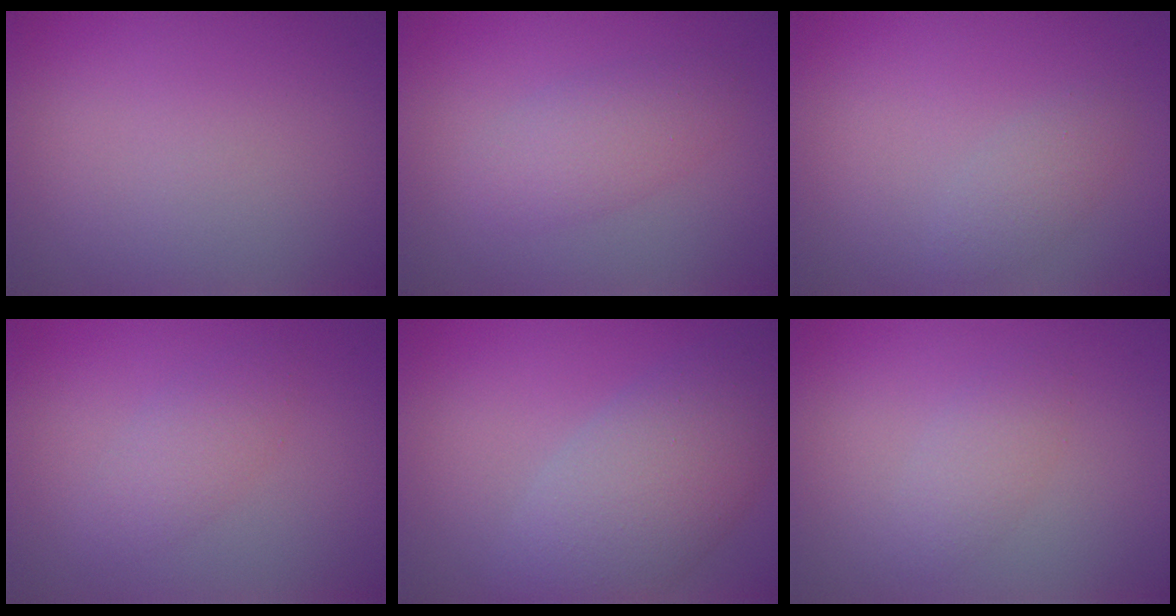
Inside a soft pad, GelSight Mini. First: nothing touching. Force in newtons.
{"total": 2.8, "press": 2.8, "slide": 0.1}
{"total": 1.5, "press": 1.5, "slide": 0.0}
{"total": 2.0, "press": 2.0, "slide": 0.1}
{"total": 6.6, "press": 6.6, "slide": 0.4}
{"total": 1.8, "press": 1.8, "slide": 0.0}